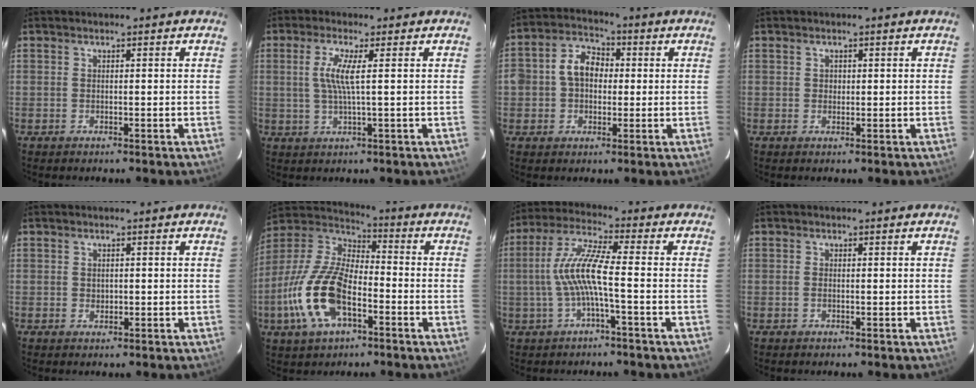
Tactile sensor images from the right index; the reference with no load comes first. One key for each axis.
{"total": 4.8, "fx": 0.9, "fy": -0.1, "fz": 4.8, "tx": -0.096, "ty": -0.003, "tz": 0.018}
{"total": 7.9, "fx": 0.2, "fy": 6.2, "fz": 4.9, "tx": -0.096, "ty": 0.031, "tz": 0.003}
{"total": 0.9, "fx": 0.2, "fy": 0.9, "fz": 0.1, "tx": 0.002, "ty": 0.003, "tz": 0.003}
{"total": 1.2, "fx": 0.1, "fy": 1.1, "fz": 0.5, "tx": -0.005, "ty": 0.002, "tz": 0.001}
{"total": 17.9, "fx": -6.6, "fy": 8.3, "fz": 14.4, "tx": -0.314, "ty": -0.009, "tz": -0.128}
{"total": 9.0, "fx": -1.6, "fy": 0.6, "fz": 8.8, "tx": -0.193, "ty": 0.010, "tz": -0.027}
{"total": 0.6, "fx": -0.2, "fy": 0.4, "fz": 0.4, "tx": -0.010, "ty": 0.000, "tz": -0.004}